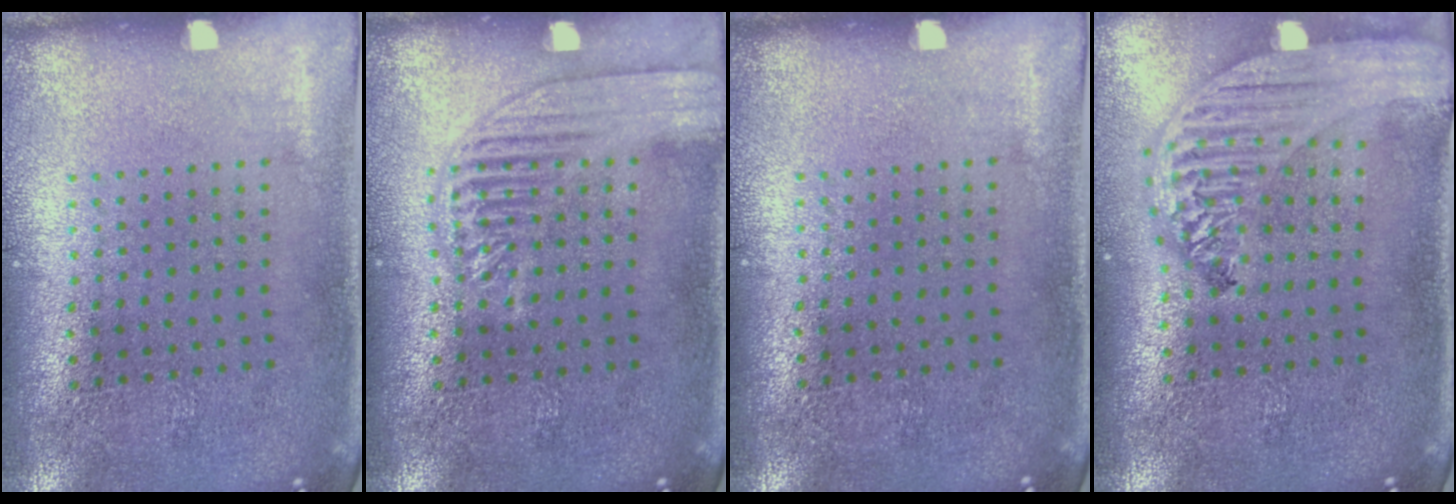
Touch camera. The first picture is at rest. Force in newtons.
{"total": 2.5, "press": 2.5, "slide": 0.3}
{"total": 0.0}
{"total": 3.1, "press": 2.4, "slide": 1.9}